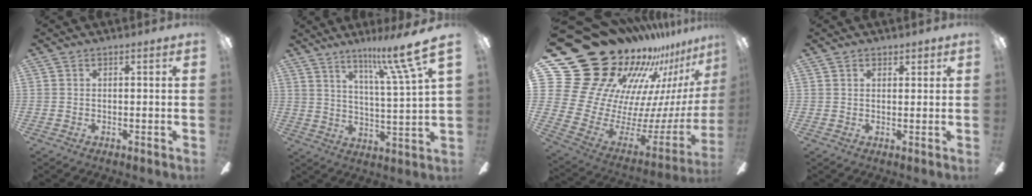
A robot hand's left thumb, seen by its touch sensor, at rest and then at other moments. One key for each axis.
{"total": 13.7, "fx": 9.6, "fy": 0.7, "fz": 9.7, "tx": -0.162, "ty": -0.052, "tz": 0.147}
{"total": 29.9, "fx": 20.0, "fy": 16.5, "fz": 14.9, "tx": -0.229, "ty": -0.208, "tz": 0.429}
{"total": 1.6, "fx": 1.2, "fy": 1.0, "fz": 0.4, "tx": 0.000, "ty": -0.002, "tz": 0.021}